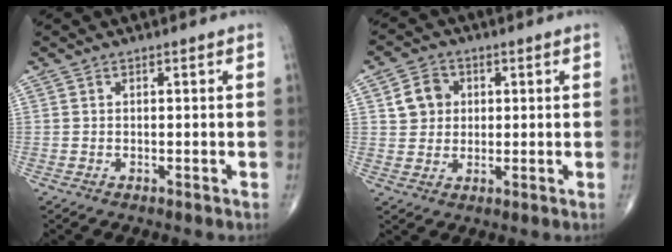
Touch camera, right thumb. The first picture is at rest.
{"total": 5.8, "force": [1.5, 5.1, 2.4], "torque": [-0.017, -0.001, 0.022]}